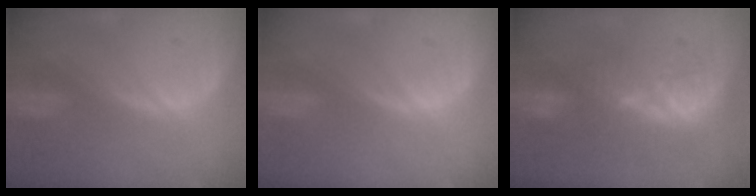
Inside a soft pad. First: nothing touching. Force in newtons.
{"total": 0.0}
{"total": 9.2, "press": 8.6, "slide": 3.1}